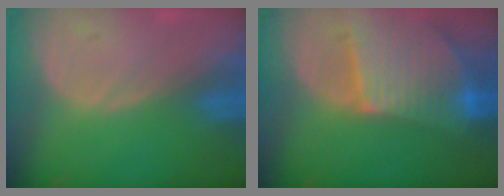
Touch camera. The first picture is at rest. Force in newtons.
{"total": 9.5, "press": 8.3, "slide": 4.6}